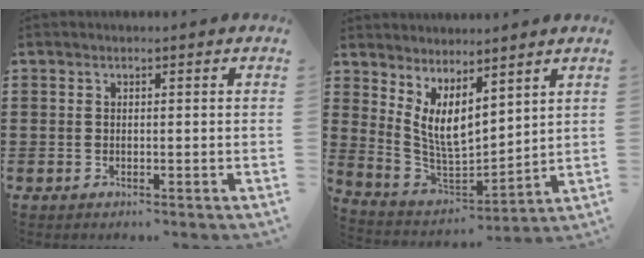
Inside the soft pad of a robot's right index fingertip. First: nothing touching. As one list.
[{"total": 5.8, "force": [3.3, 2.3, 4.2], "torque": [-0.103, -0.029, 0.061]}]